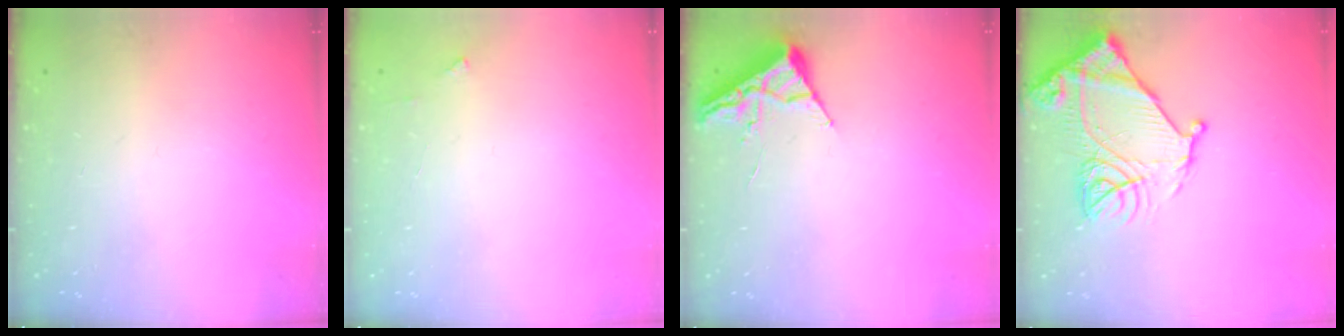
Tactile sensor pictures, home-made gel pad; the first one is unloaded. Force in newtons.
{"total": 2.6, "press": 2.6, "slide": 0.2}
{"total": 3.7, "press": 3.6, "slide": 0.5}
{"total": 16.4, "press": 16.3, "slide": 1.6}